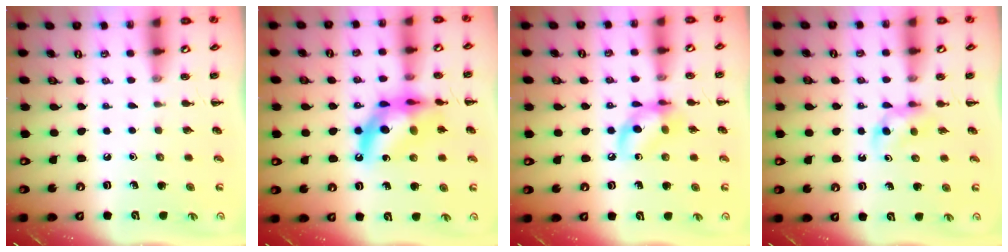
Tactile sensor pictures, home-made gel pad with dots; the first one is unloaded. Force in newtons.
{"total": 14.8, "press": 14.3, "slide": 3.8}
{"total": 10.8, "press": 10.7, "slide": 1.8}
{"total": 3.4, "press": 3.1, "slide": 1.5}